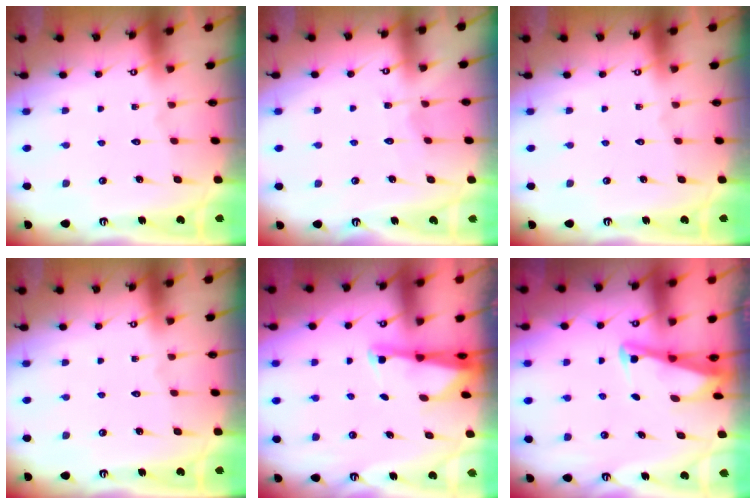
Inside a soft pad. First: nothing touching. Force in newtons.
{"total": 4.0, "press": 3.9, "slide": 0.4}
{"total": 0.0}
{"total": 0.0}
{"total": 2.9, "press": 2.8, "slide": 0.5}
{"total": 2.7, "press": 2.6, "slide": 0.4}